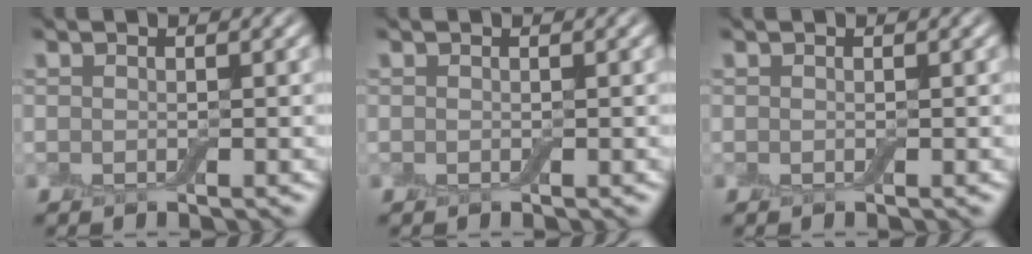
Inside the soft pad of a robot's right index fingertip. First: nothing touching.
{"total": 0.0}
{"total": 0.0}